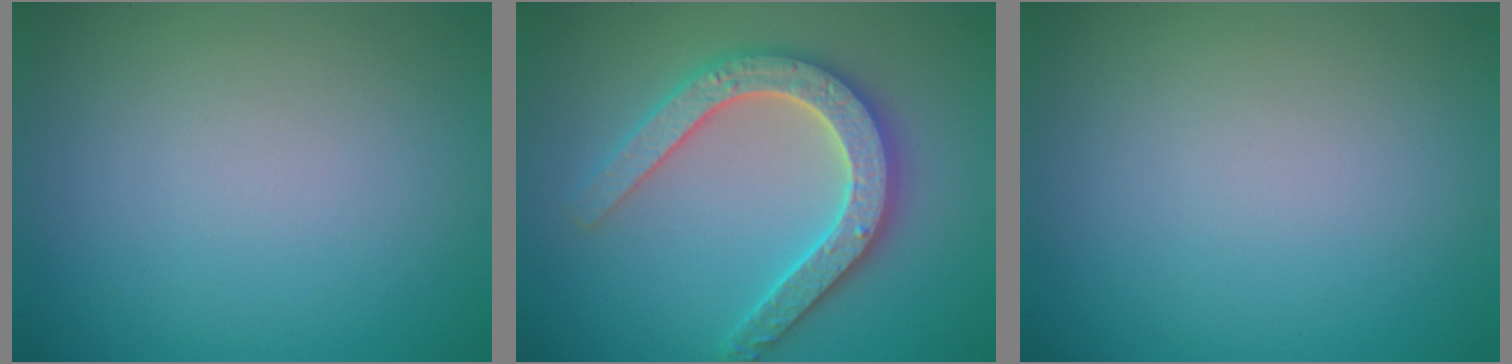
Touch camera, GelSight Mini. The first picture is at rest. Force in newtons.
{"total": 4.7, "press": 4.6, "slide": 1.0}
{"total": 0.0}